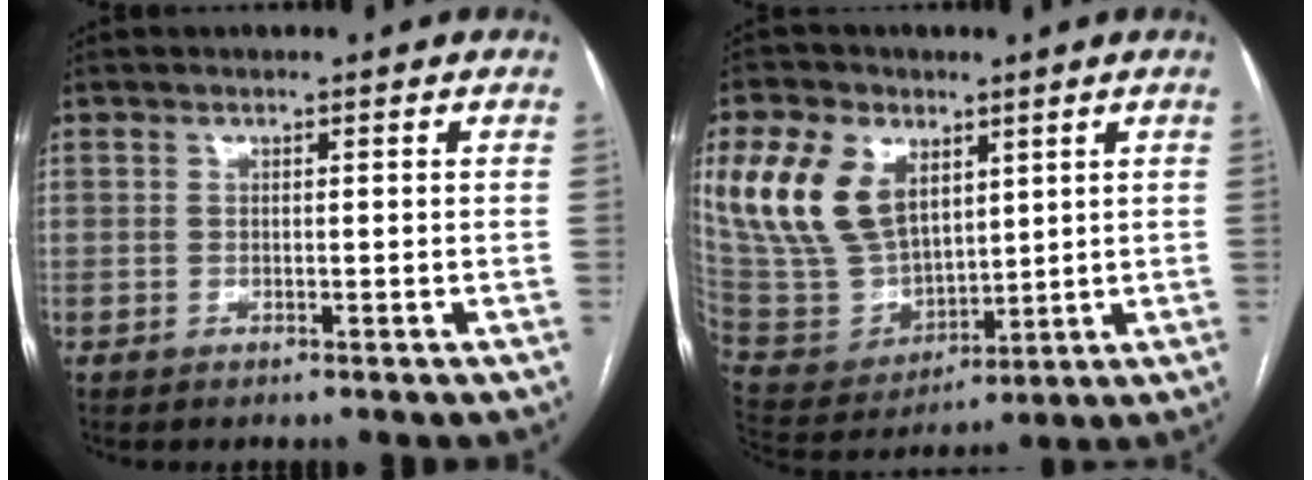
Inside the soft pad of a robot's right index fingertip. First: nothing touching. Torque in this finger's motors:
{"motor_torque": [1.23, 0.91, 0.44, 0.19]}